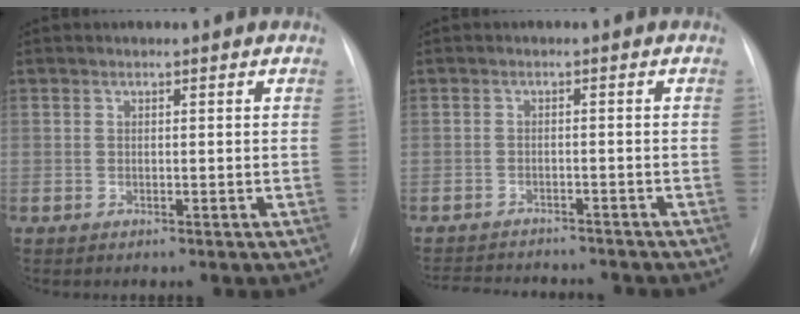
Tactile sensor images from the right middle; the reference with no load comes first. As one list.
[{"total": 10.7, "force": [-10.0, 2.1, 3.0], "torque": [-0.054, 0.003, -0.133]}]